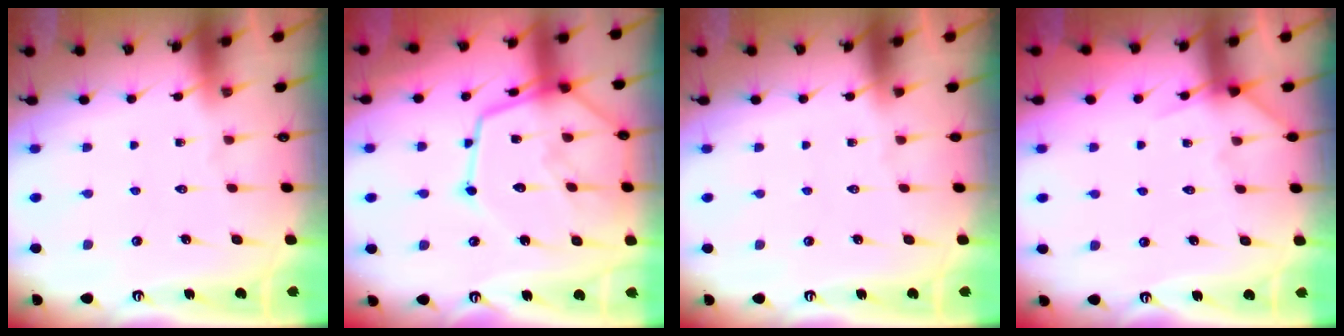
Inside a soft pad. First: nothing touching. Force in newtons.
{"total": 16.8, "press": 16.7, "slide": 1.6}
{"total": 0.0}
{"total": 6.9, "press": 6.8, "slide": 0.9}